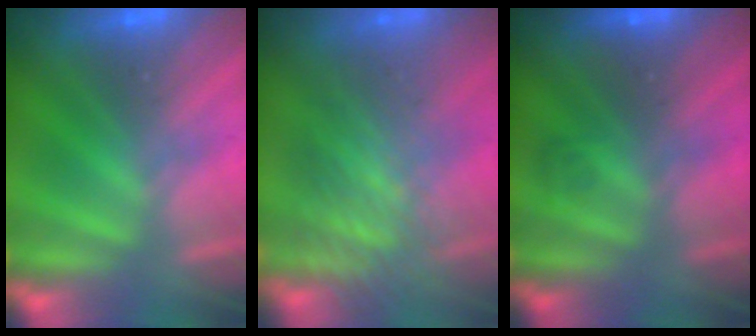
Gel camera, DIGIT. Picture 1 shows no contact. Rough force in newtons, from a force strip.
{"total": 3.2}
{"total": 1.7}